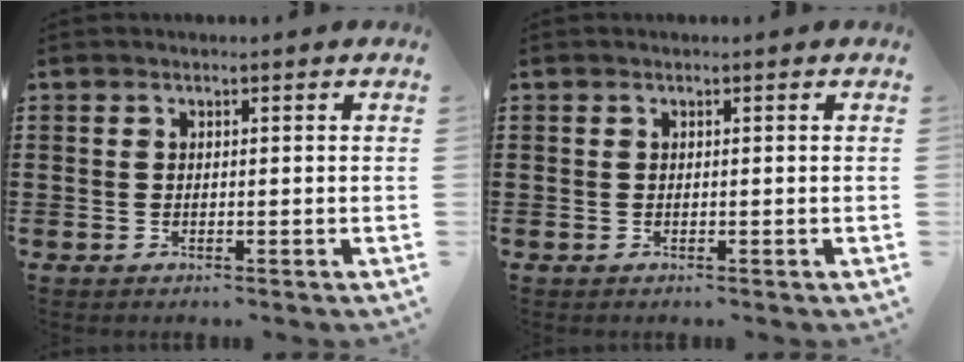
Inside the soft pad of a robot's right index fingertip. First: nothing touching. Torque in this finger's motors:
{"motor_torque": [0.00, 0.00, 0.01, 0.00]}